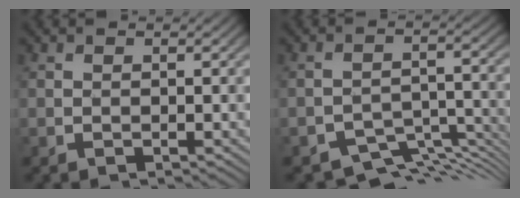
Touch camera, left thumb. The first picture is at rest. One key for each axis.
{"total": 7.0, "fx": -5.8, "fy": 2.7, "fz": 2.9, "tx": -0.041, "ty": -0.019, "tz": -0.089}